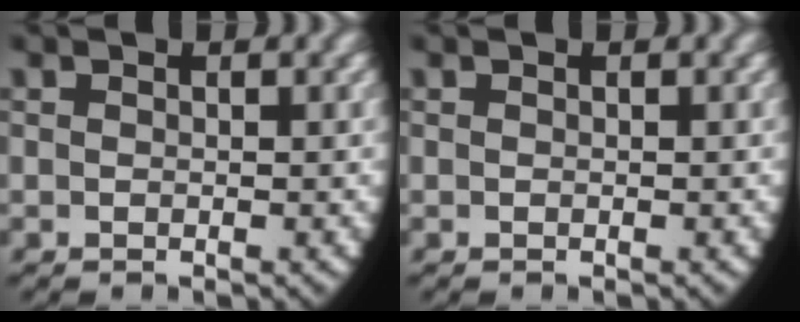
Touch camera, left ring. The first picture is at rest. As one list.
[{"total": 0.0}]